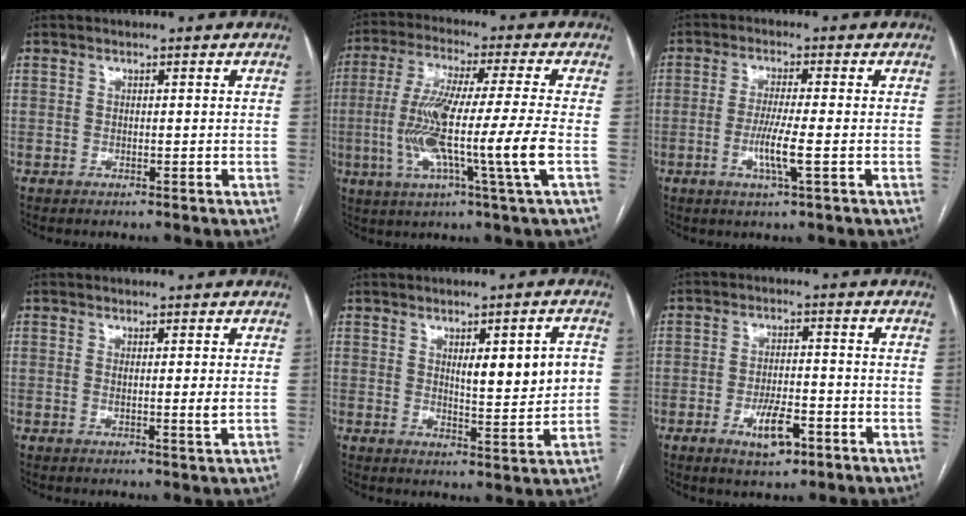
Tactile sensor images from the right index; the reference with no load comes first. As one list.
[{"total": 14.8, "force": [-2.6, -1.1, 14.5], "torque": [-0.280, -0.016, -0.057]}, {"total": 5.3, "force": [-1.4, -0.3, 5.1], "torque": [-0.102, -0.011, -0.029]}, {"total": 1.9, "force": [0.1, -0.3, 1.8], "torque": [-0.030, -0.005, 0.001]}, {"total": 7.8, "force": [1.5, 1.5, 7.5], "torque": [-0.106, -0.004, 0.025]}, {"total": 6.0, "force": [-2.9, 2.1, 4.9], "torque": [-0.085, -0.003, -0.044]}]